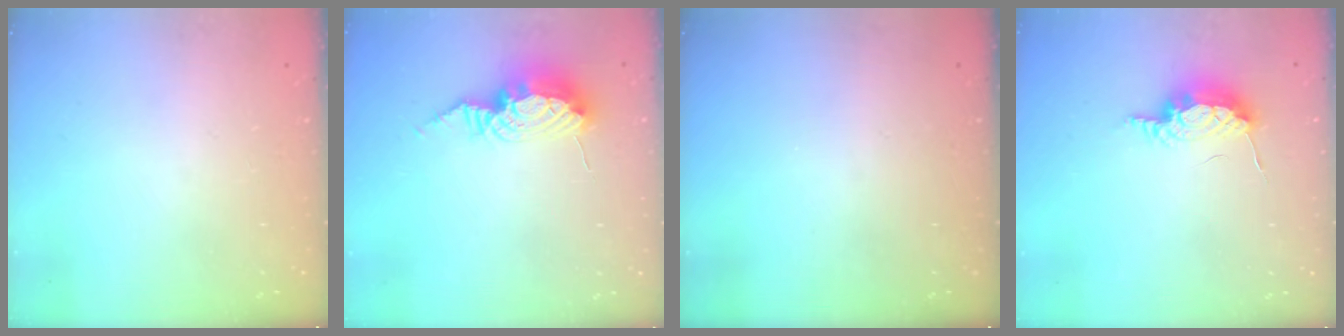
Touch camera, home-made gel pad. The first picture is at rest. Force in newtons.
{"total": 9.8, "press": 9.8, "slide": 0.9}
{"total": 0.0}
{"total": 7.8, "press": 7.8, "slide": 0.2}